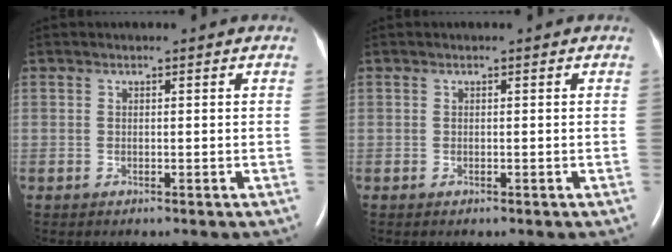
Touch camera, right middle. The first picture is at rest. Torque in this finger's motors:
{"motor_torque": [0.26, -0.21, 0.00, 0.02]}